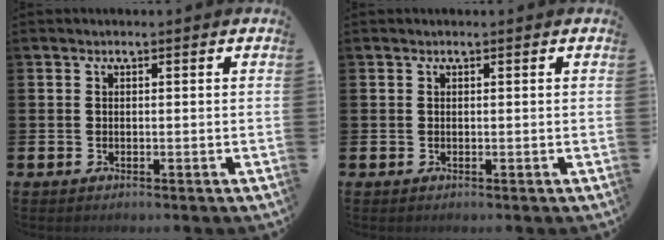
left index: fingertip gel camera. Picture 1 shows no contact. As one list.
[{"total": 0.0}]